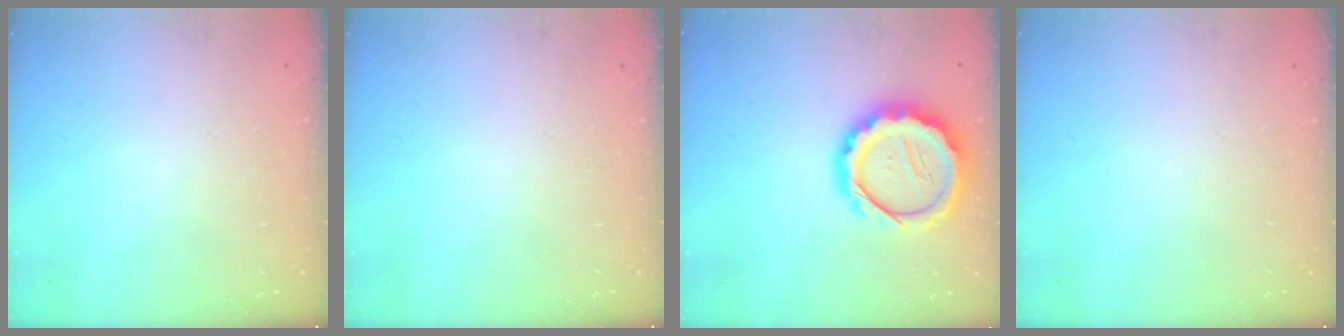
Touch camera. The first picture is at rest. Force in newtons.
{"total": 0.0}
{"total": 14.7, "press": 14.4, "slide": 3.0}
{"total": 0.0}